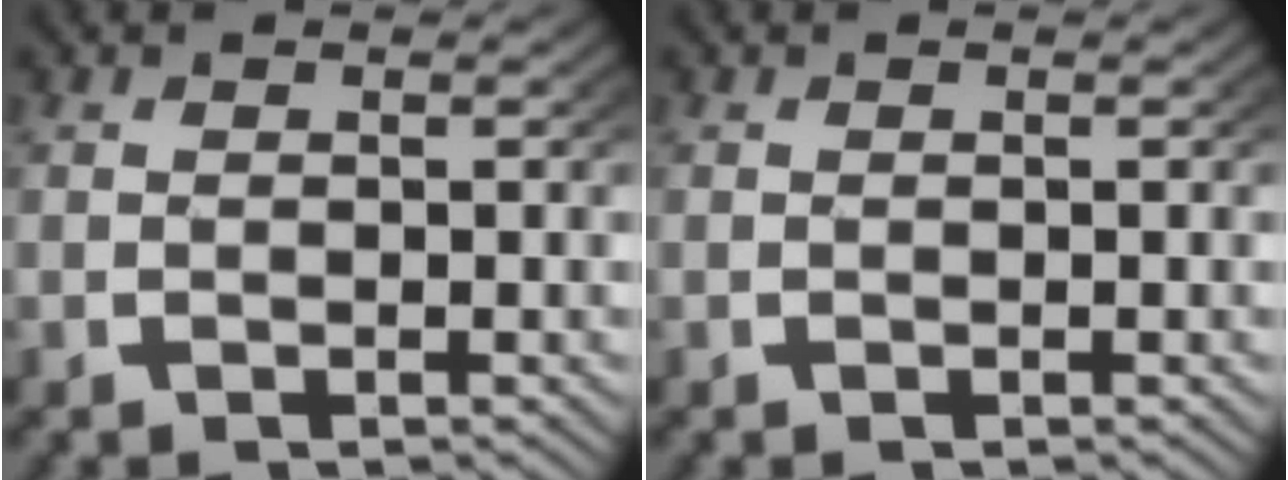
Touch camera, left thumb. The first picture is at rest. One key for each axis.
{"total": 0.0}